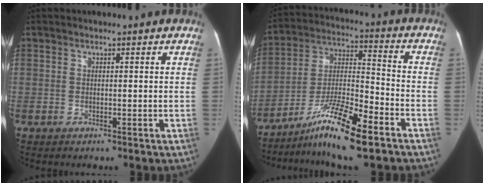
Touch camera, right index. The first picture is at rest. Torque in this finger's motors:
{"motor_torque": [1.17, -0.97, 0.31, 0.07]}